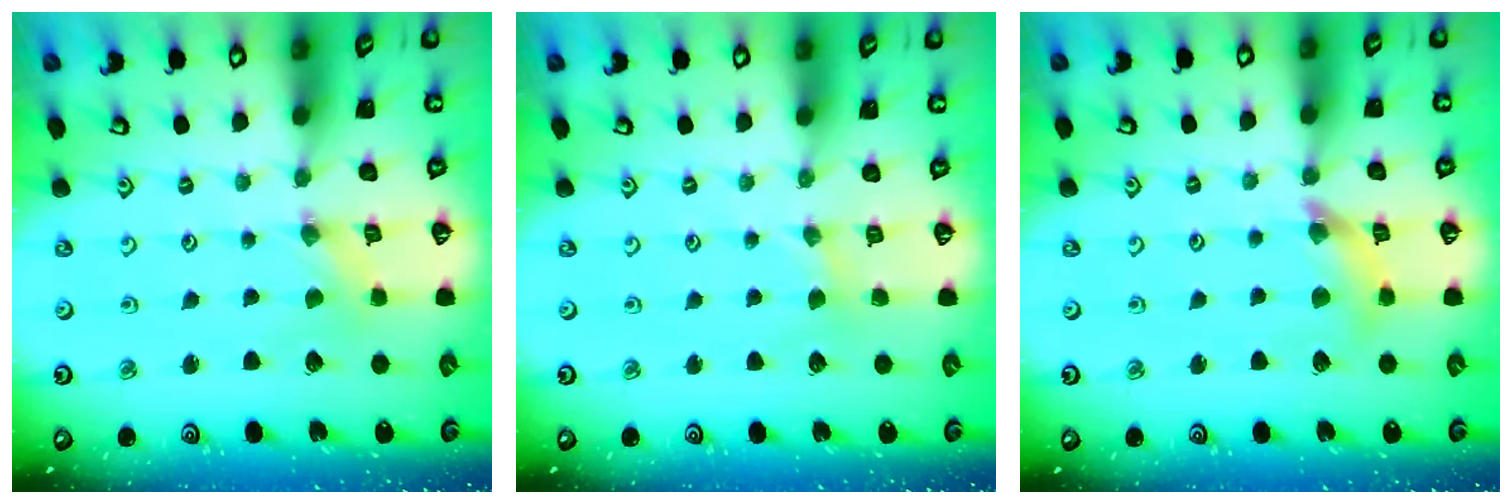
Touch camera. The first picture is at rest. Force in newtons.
{"total": 1.3, "press": 1.2, "slide": 0.3}
{"total": 8.7, "press": 8.6, "slide": 1.1}